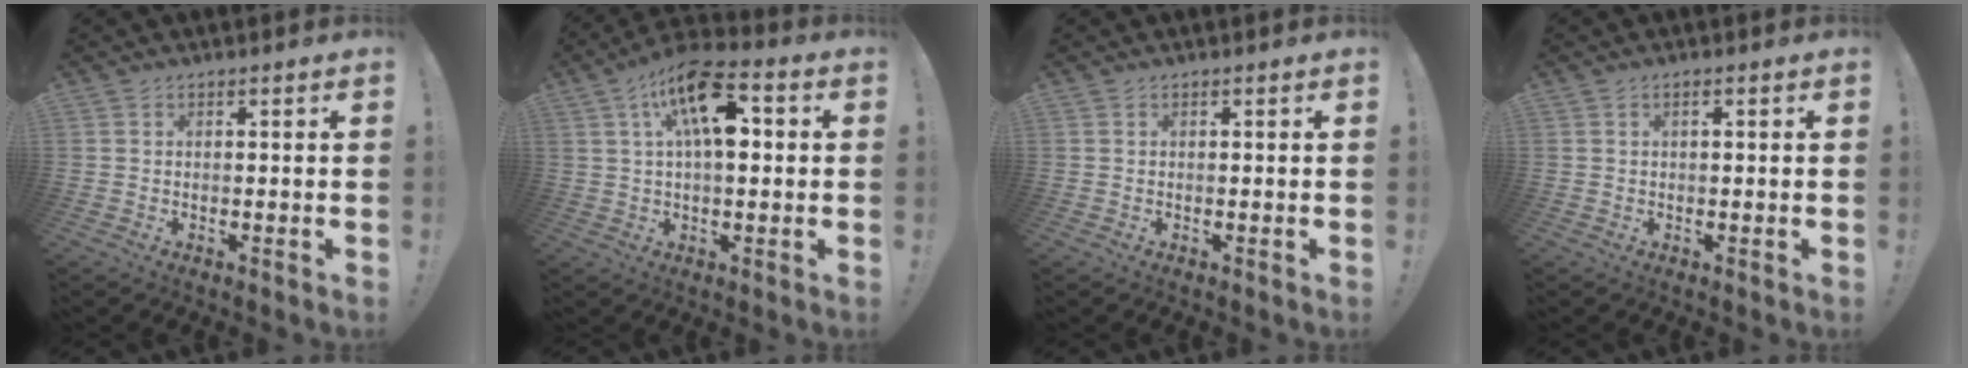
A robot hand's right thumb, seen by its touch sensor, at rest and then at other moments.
{"total": 14.7, "force": [4.7, 6.1, 12.5], "torque": [-0.209, -0.011, 0.076]}
{"total": 0.0}
{"total": 1.0, "force": [0.1, 0.1, 0.9], "torque": [-0.022, 0.004, 0.000]}